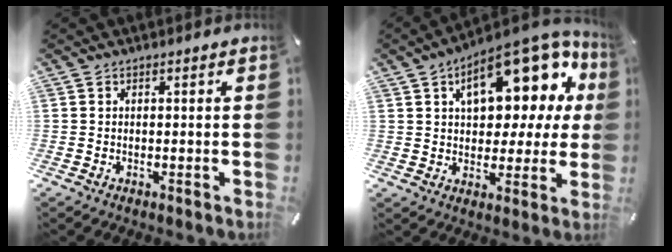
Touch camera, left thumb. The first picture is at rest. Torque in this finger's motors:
{"motor_torque": [2.53, 2.48, 1.54, -1.23, 0.50]}